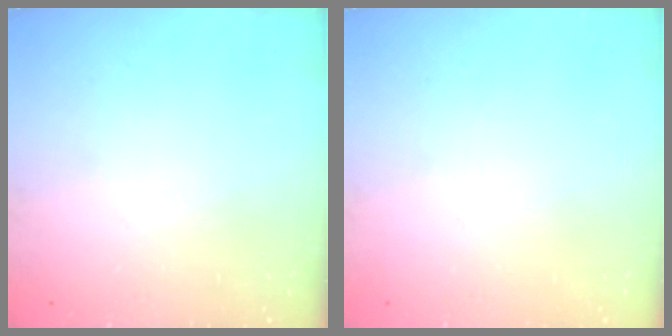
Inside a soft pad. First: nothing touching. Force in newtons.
{"total": 0.0}